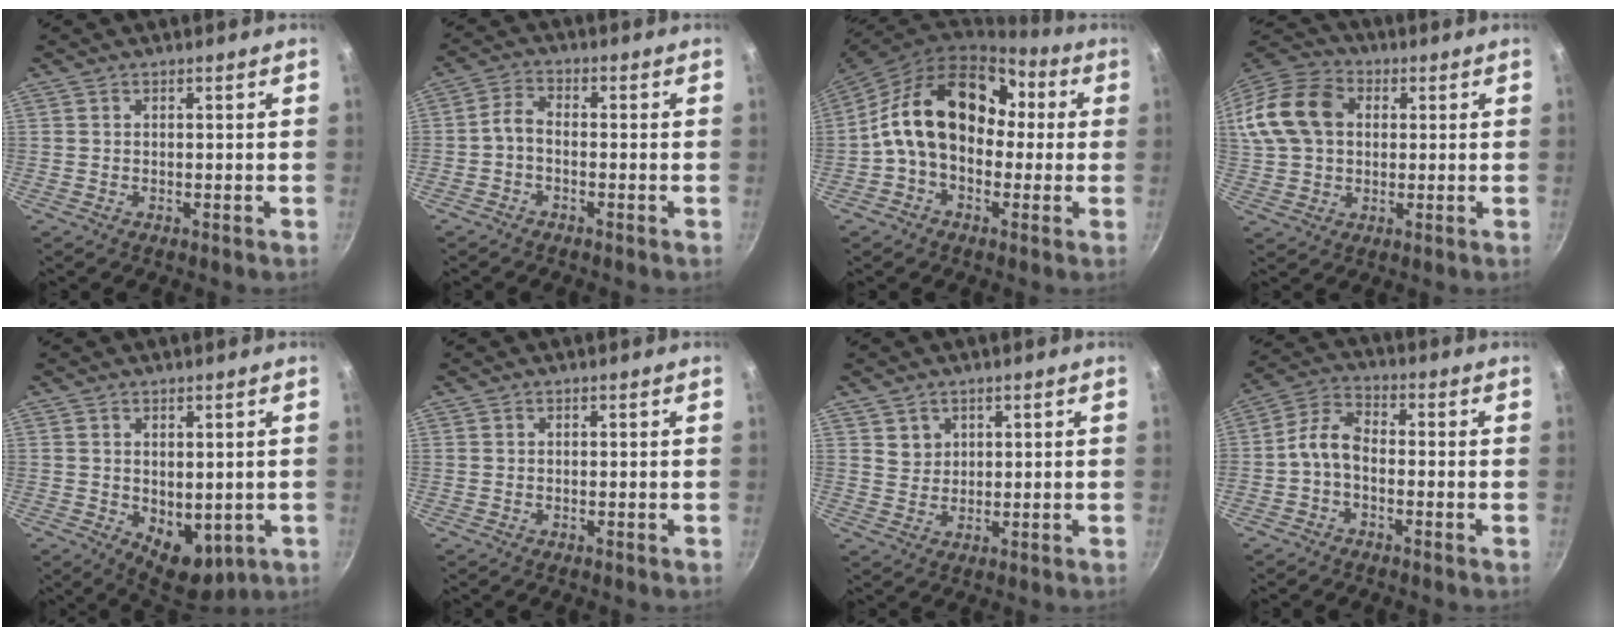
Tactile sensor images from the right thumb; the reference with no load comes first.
{"total": 3.1, "force": [-1.5, 1.7, 2.2], "torque": [-0.051, 0.023, -0.038]}
{"total": 17.8, "force": [1.1, 12.8, 12.2], "torque": [-0.170, 0.049, 0.000]}
{"total": 17.7, "force": [3.2, 13.2, 11.2], "torque": [-0.230, 0.033, 0.047]}
{"total": 8.0, "force": [-0.7, 5.2, 6.1], "torque": [-0.059, -0.017, 0.009]}
{"total": 0.0}
{"total": 2.9, "force": [1.5, 2.4, 0.6], "torque": [0.008, 0.002, 0.030]}
{"total": 5.8, "force": [-2.0, 3.4, 4.3], "torque": [-0.089, 0.035, -0.050]}